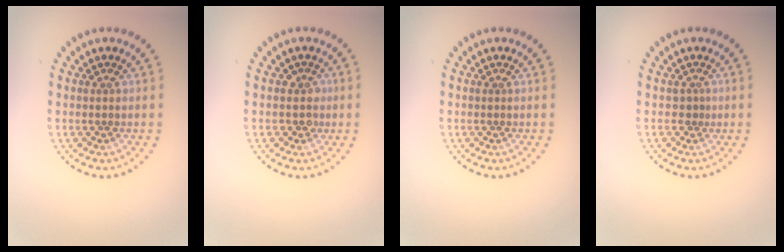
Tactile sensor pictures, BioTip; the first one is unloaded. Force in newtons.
{"total": 1.3, "press": 1.1, "slide": 0.8}
{"total": 0.0}
{"total": 0.6, "press": 0.2, "slide": 0.5}